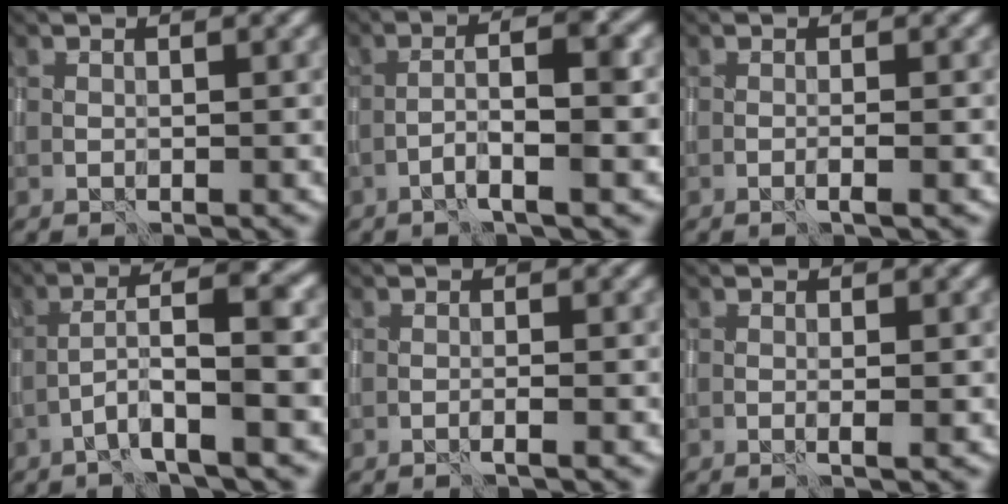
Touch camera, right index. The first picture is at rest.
{"total": 5.0, "force": [-1.8, 0.6, 4.6], "torque": [-0.076, 0.019, -0.037]}
{"total": 1.1, "force": [-0.4, 0.2, 1.0], "torque": [-0.012, 0.000, -0.012]}
{"total": 6.1, "force": [-1.9, 0.7, 5.7], "torque": [-0.094, 0.020, -0.043]}
{"total": 0.8, "force": [-0.4, 0.1, 0.7], "torque": [-0.007, 0.001, -0.011]}
{"total": 0.8, "force": [0.0, 0.1, 0.8], "torque": [-0.014, 0.001, -0.003]}